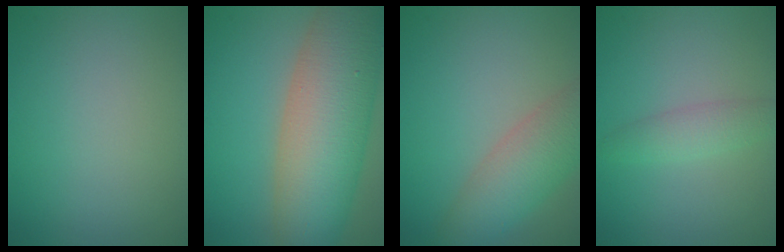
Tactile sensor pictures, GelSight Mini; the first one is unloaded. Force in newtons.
{"total": 11.8, "press": 11.8, "slide": 0.6}
{"total": 5.2, "press": 5.2, "slide": 0.1}
{"total": 2.0, "press": 2.0, "slide": 0.1}